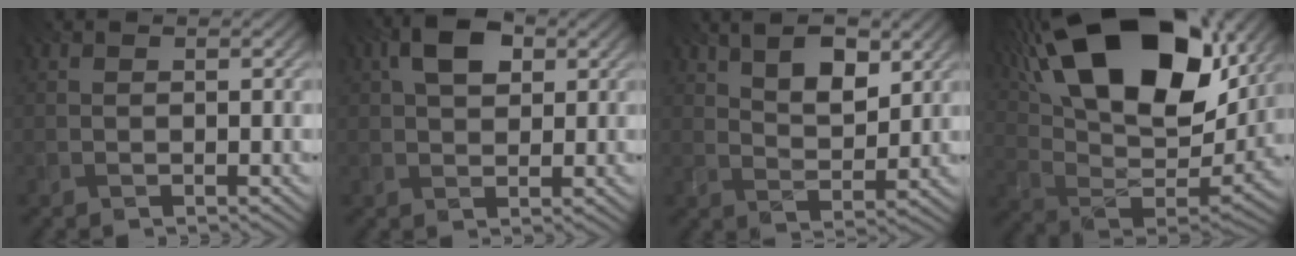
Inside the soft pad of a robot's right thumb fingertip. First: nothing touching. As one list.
[{"total": 5.6, "force": [2.1, 3.3, 3.9], "torque": [-0.077, 0.008, 0.030]}, {"total": 7.3, "force": [3.9, 3.3, 5.1], "torque": [-0.090, 0.002, 0.077]}, {"total": 21.9, "force": [10.7, 10.8, 15.8], "torque": [-0.289, 0.046, 0.163]}]